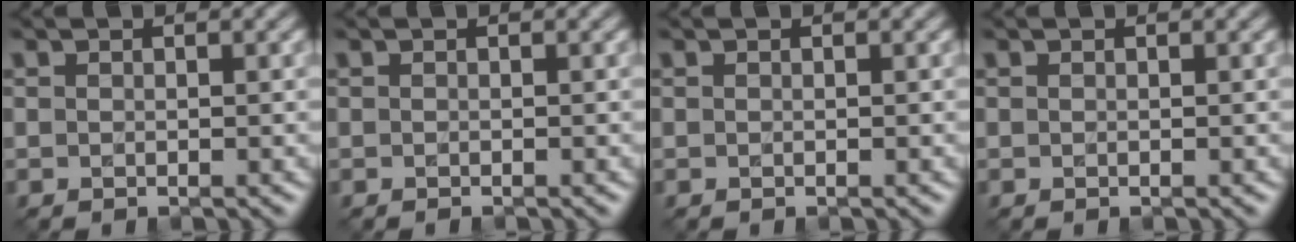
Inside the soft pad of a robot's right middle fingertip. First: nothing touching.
{"total": 0.0}
{"total": 0.0}
{"total": 0.0}